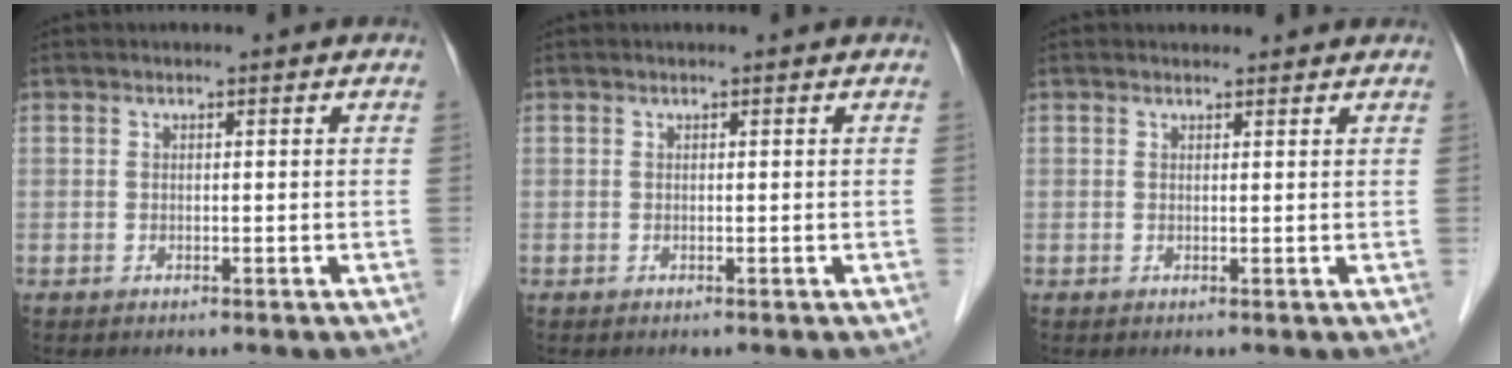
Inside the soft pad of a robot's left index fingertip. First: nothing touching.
{"total": 0.0}
{"total": 2.5, "force": [2.4, 0.7, 0.3], "torque": [-0.009, 0.016, 0.027]}